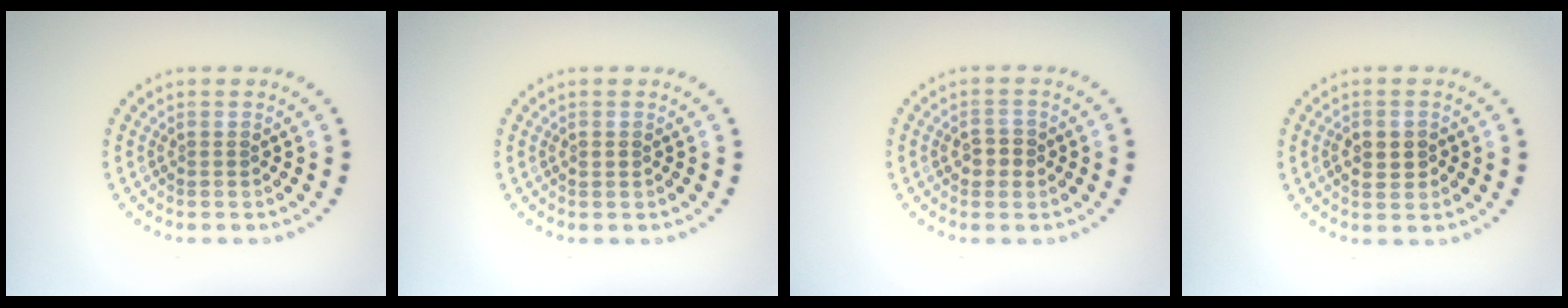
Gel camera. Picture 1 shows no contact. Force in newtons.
{"total": 0.8, "press": 0.8, "slide": 0.1}
{"total": 1.7, "press": 1.7, "slide": 0.1}
{"total": 2.5, "press": 2.5, "slide": 0.2}